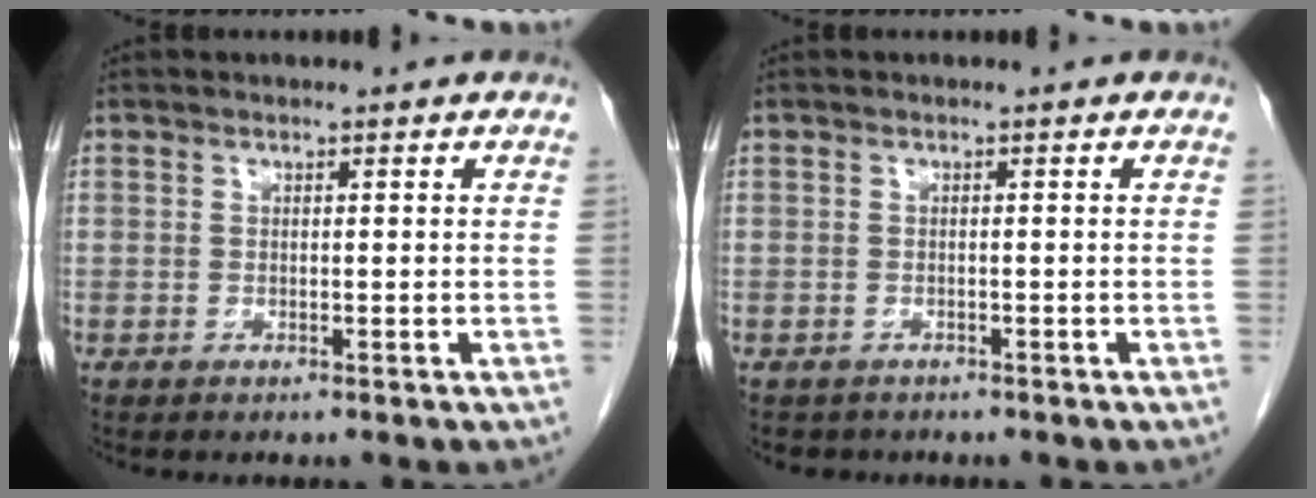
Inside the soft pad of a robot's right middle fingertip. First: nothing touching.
{"total": 2.1, "force": [-1.7, 1.2, 0.1], "torque": [-0.007, 0.002, -0.024]}